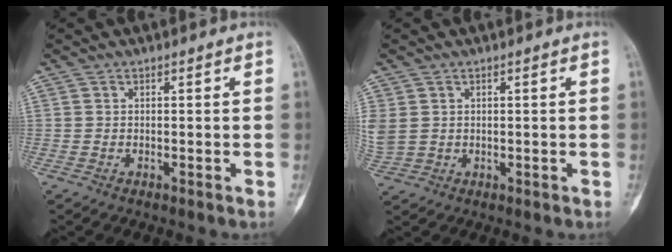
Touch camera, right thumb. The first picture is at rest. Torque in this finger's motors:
{"motor_torque": [-1.13, 1.65, 1.32, 0.17, 0.49]}